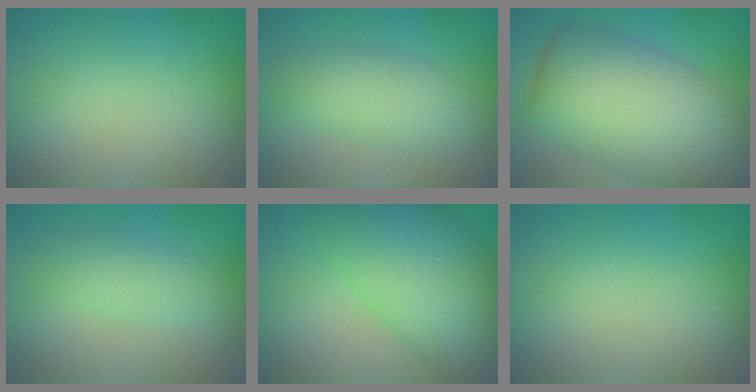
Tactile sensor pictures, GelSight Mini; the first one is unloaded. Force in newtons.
{"total": 3.5, "press": 3.5, "slide": 0.1}
{"total": 10.7, "press": 10.7, "slide": 0.3}
{"total": 2.2, "press": 2.2, "slide": 0.1}
{"total": 9.9, "press": 9.9, "slide": 0.3}
{"total": 0.0}